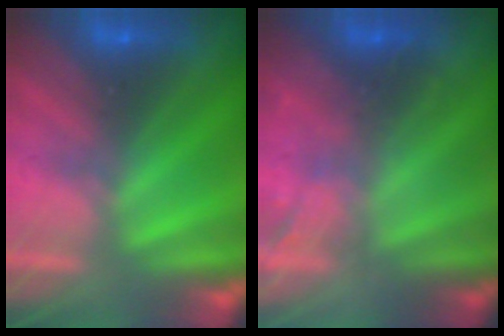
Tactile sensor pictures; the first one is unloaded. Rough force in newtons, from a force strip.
{"total": 2.2}